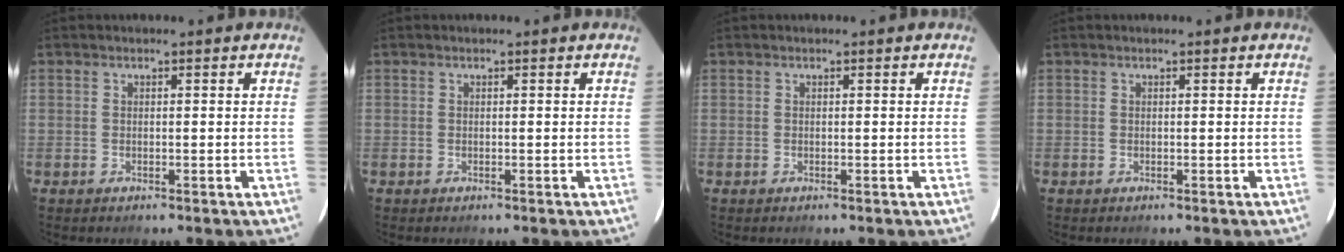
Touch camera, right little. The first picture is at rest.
{"total": 0.0}
{"total": 0.0}
{"total": 0.0}